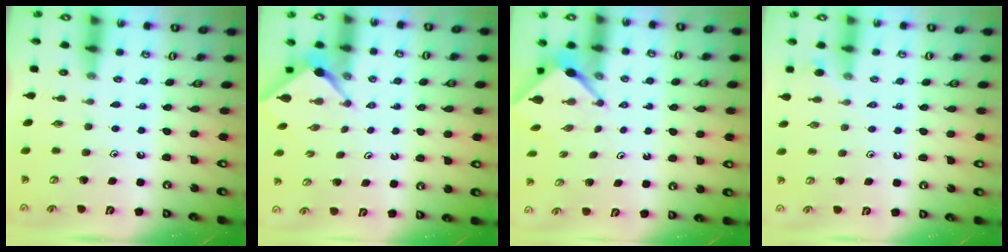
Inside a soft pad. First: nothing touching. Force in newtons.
{"total": 2.5, "press": 2.5, "slide": 0.2}
{"total": 3.0, "press": 3.0, "slide": 0.2}
{"total": 3.4, "press": 3.3, "slide": 0.5}